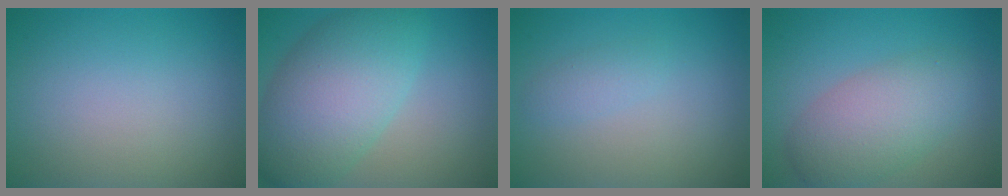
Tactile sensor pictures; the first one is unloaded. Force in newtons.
{"total": 8.7, "press": 8.7, "slide": 0.2}
{"total": 1.2, "press": 1.2, "slide": 0.0}
{"total": 5.4, "press": 5.4, "slide": 0.3}